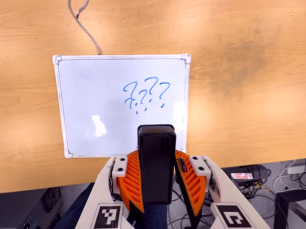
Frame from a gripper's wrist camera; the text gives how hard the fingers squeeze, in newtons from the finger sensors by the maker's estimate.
{"total": 5.5, "left": 4.9, "right": 6.1}